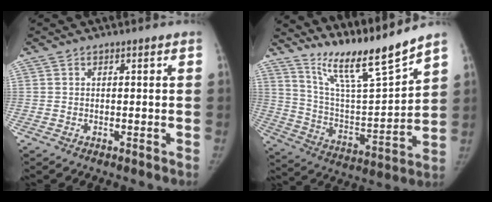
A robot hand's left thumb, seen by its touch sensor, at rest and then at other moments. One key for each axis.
{"total": 15.5, "fx": 13.4, "fy": 0.4, "fz": 7.7, "tx": -0.117, "ty": -0.090, "tz": 0.250}